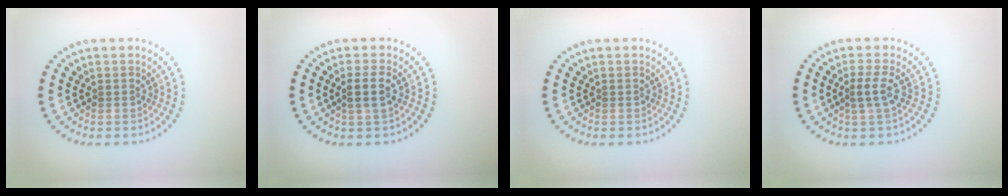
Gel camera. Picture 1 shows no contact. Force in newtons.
{"total": 2.1, "press": 1.9, "slide": 0.9}
{"total": 0.0}
{"total": 1.8, "press": 1.5, "slide": 1.0}